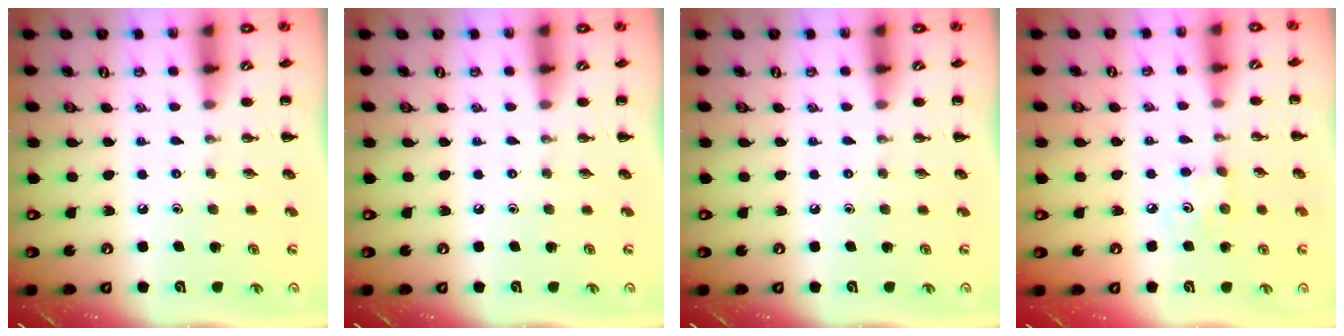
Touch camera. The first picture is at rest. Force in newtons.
{"total": 0.0}
{"total": 0.0}
{"total": 3.7, "press": 3.6, "slide": 1.0}